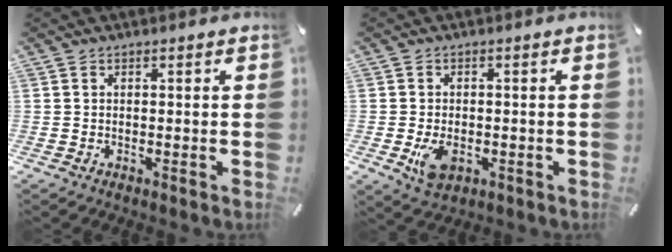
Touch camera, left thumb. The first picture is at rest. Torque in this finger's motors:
{"motor_torque": [0.14, 0.17, 0.01, -0.01, 0.02]}